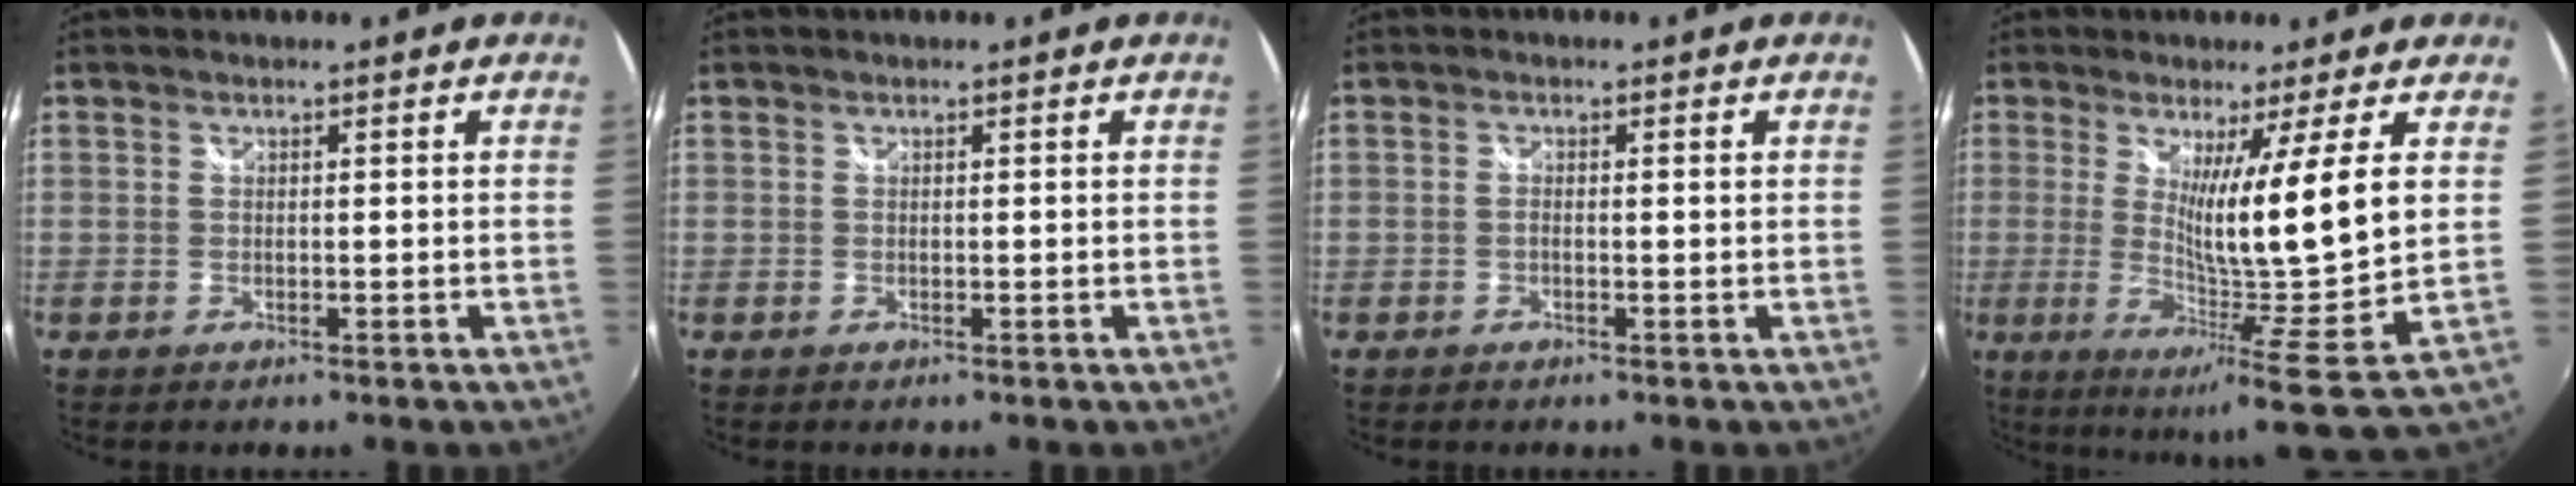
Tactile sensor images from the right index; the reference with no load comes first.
{"total": 0.0}
{"total": 0.8, "force": [-0.1, -0.1, 0.8], "torque": [-0.013, 0.003, -0.004]}
{"total": 13.4, "force": [2.6, -3.2, 12.7], "torque": [-0.190, -0.037, 0.035]}